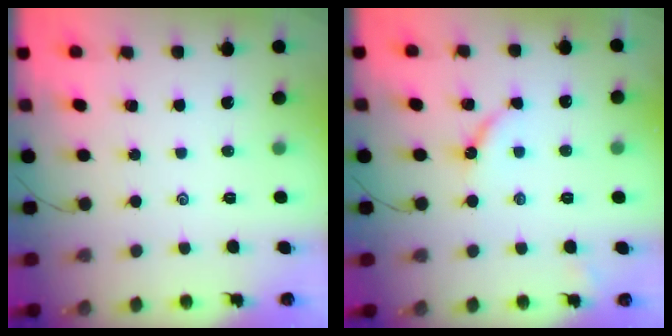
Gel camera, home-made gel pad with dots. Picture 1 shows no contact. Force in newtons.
{"total": 5.6, "press": 5.6, "slide": 0.4}